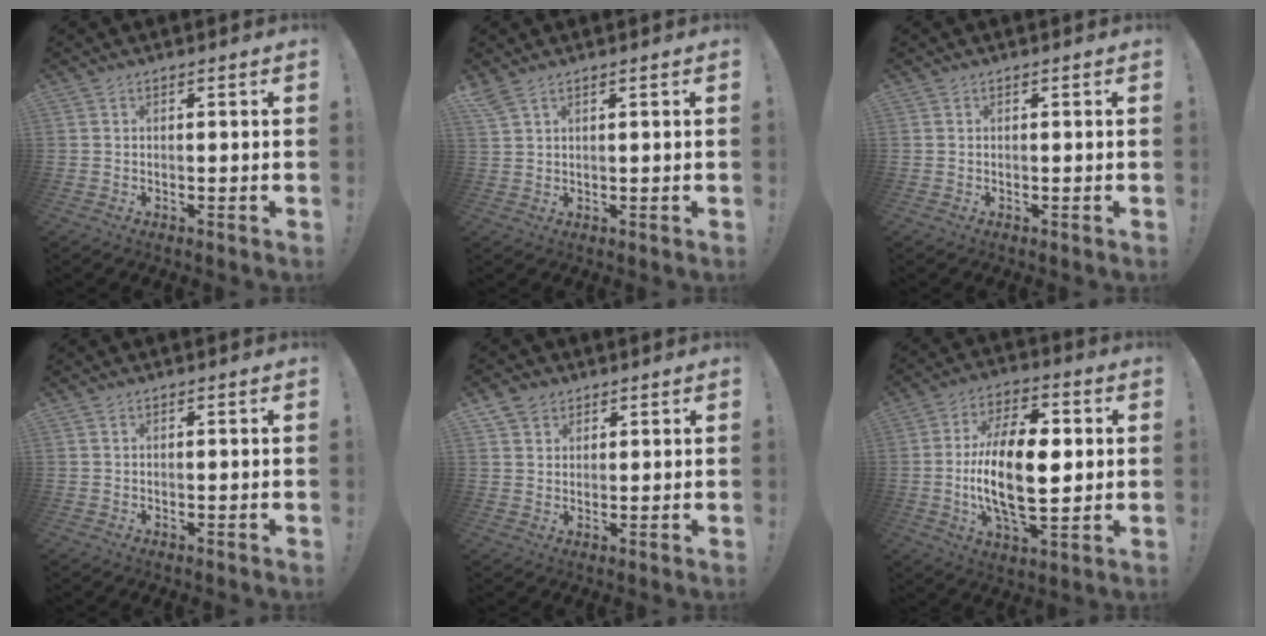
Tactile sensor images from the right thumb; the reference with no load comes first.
{"total": 2.8, "force": [2.2, 0.5, 1.7], "torque": [-0.041, -0.008, 0.044]}
{"total": 0.0}
{"total": 0.0}
{"total": 4.3, "force": [2.8, 3.1, 0.8], "torque": [-0.019, -0.009, 0.056]}
{"total": 19.9, "force": [-0.1, 9.8, 17.3], "torque": [-0.312, -0.002, -0.009]}